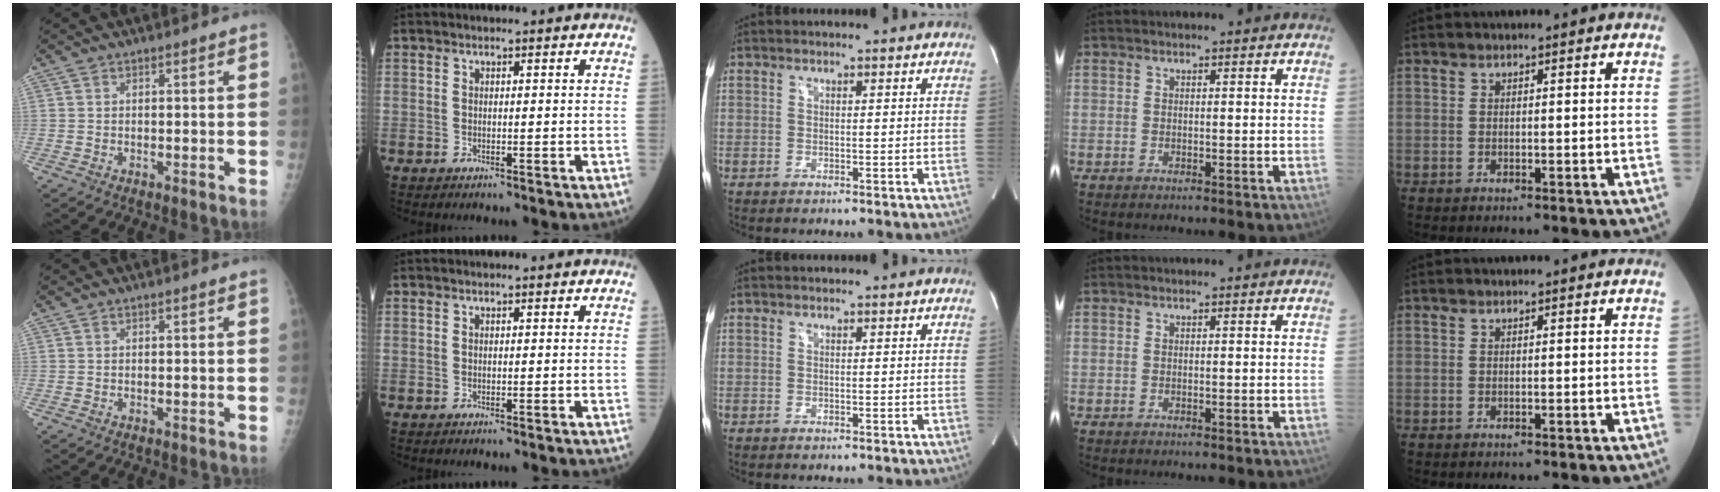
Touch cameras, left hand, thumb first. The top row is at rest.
{}